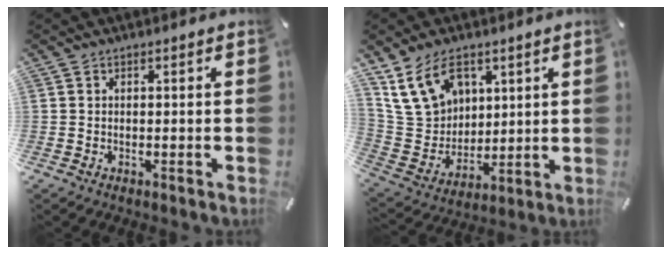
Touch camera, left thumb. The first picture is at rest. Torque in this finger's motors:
{"motor_torque": [1.41, 0.37, 1.41, -1.36, 0.12]}